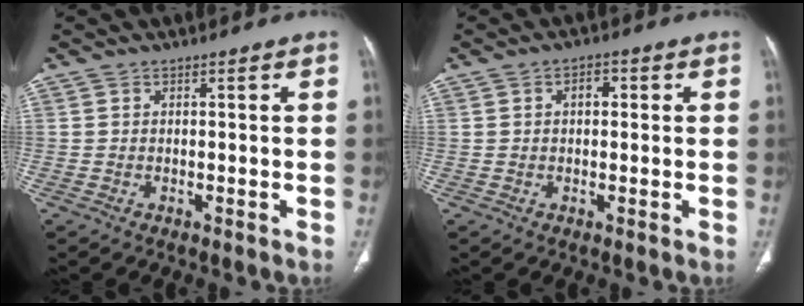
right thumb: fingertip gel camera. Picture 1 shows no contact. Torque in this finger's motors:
{"motor_torque": [-0.55, 0.62, -0.29, 0.06, 0.09]}